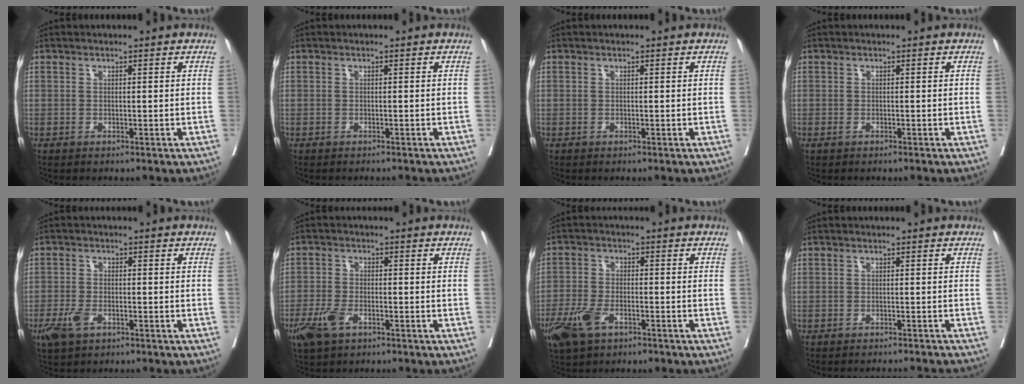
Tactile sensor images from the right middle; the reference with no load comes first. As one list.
[{"total": 1.2, "force": [-1.1, 0.1, 0.3], "torque": [-0.003, 0.000, -0.015]}, {"total": 0.0}, {"total": 0.5, "force": [-0.4, 0.1, 0.4], "torque": [-0.008, -0.001, -0.006]}, {"total": 4.3, "force": [-2.3, 2.1, 2.9], "torque": [-0.063, -0.003, -0.040]}, {"total": 5.2, "force": [-3.0, 2.3, 3.6], "torque": [-0.081, -0.006, -0.054]}, {"total": 7.2, "force": [-4.1, 3.3, 4.9], "torque": [-0.108, -0.009, -0.073]}, {"total": 5.6, "force": [-5.5, -0.5, 1.1], "torque": [-0.006, -0.007, -0.061]}]